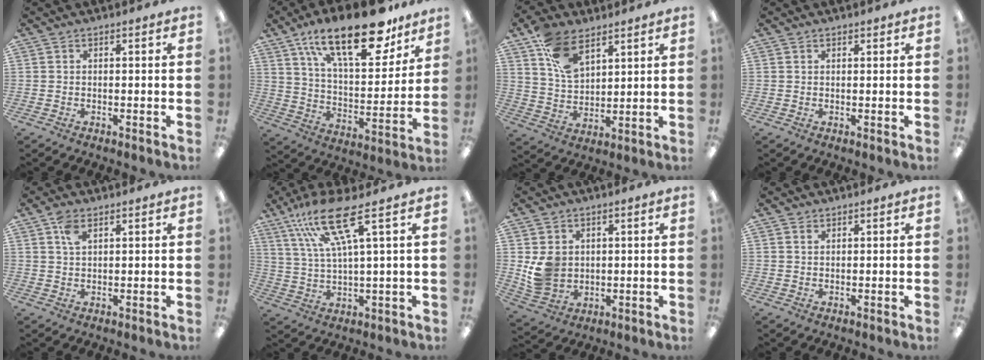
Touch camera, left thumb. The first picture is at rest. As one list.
[{"total": 23.5, "force": [15.4, 9.4, 15.1], "torque": [-0.230, -0.083, 0.258]}, {"total": 11.6, "force": [6.9, 6.6, 6.7], "torque": [-0.123, -0.018, 0.130]}, {"total": 0.8, "force": [0.6, 0.5, 0.1], "torque": [-0.001, 0.001, 0.011]}, {"total": 3.6, "force": [2.2, 1.8, 2.3], "torque": [-0.044, -0.002, 0.038]}, {"total": 14.1, "force": [7.7, 2.4, 11.5], "torque": [-0.232, -0.017, 0.129]}, {"total": 7.3, "force": [1.6, 6.4, 3.1], "torque": [-0.060, 0.007, 0.037]}, {"total": 1.1, "force": [0.8, 0.6, 0.3], "torque": [-0.007, 0.000, 0.016]}]